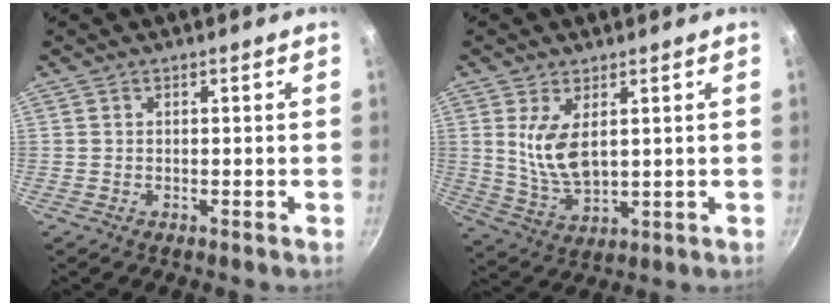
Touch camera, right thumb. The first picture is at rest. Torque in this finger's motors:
{"motor_torque": [-0.69, 0.69, 1.06, 0.14, 0.12]}